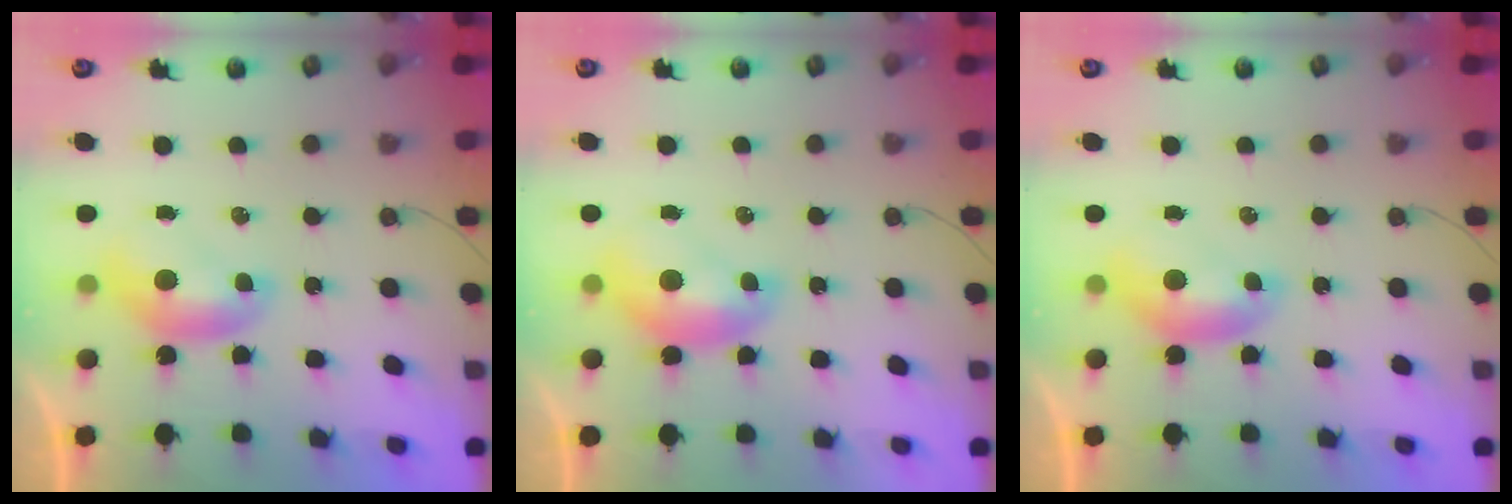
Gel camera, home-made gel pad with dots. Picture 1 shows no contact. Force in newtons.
{"total": 1.8, "press": 1.8, "slide": 0.2}
{"total": 0.0}